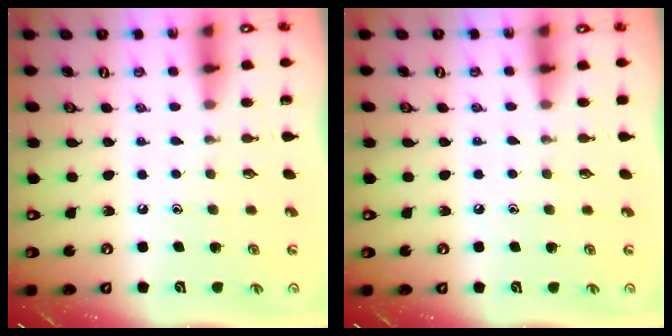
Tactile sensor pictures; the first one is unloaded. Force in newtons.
{"total": 3.3, "press": 3.2, "slide": 0.5}